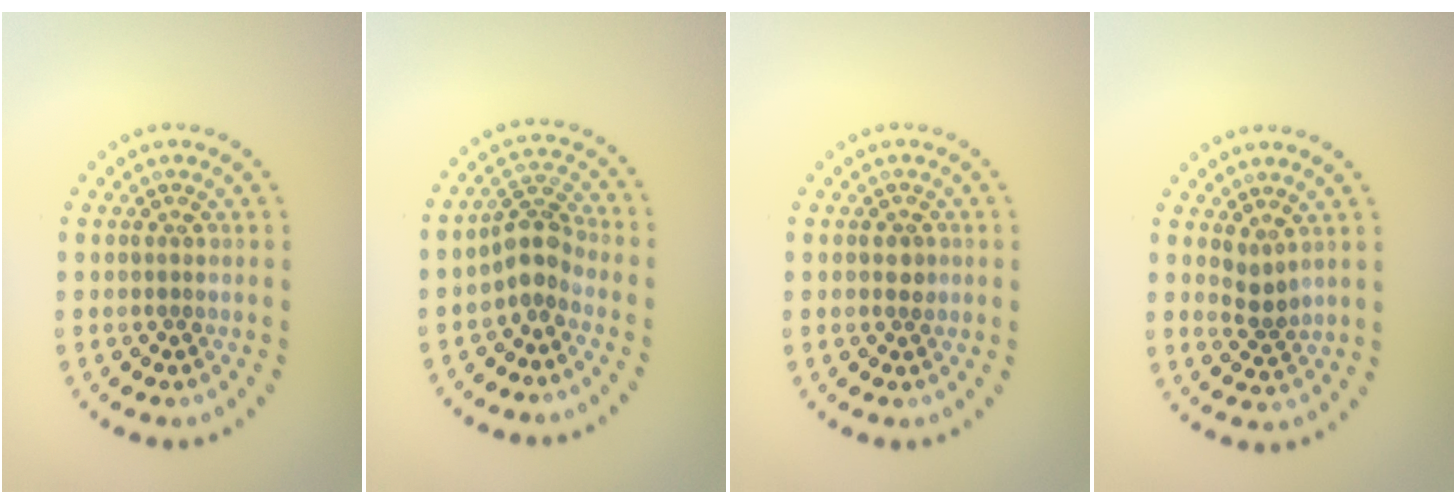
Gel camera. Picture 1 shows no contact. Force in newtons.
{"total": 2.6, "press": 2.1, "slide": 1.7}
{"total": 1.0, "press": 1.0, "slide": 0.2}
{"total": 1.7, "press": 1.1, "slide": 1.2}